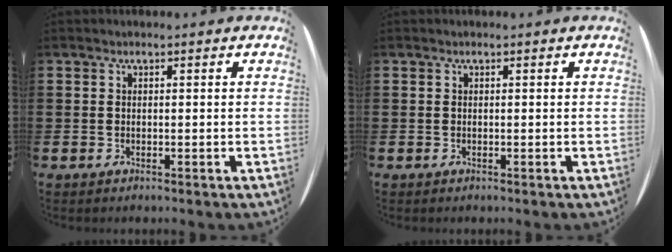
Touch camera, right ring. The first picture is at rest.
{"total": 0.0}